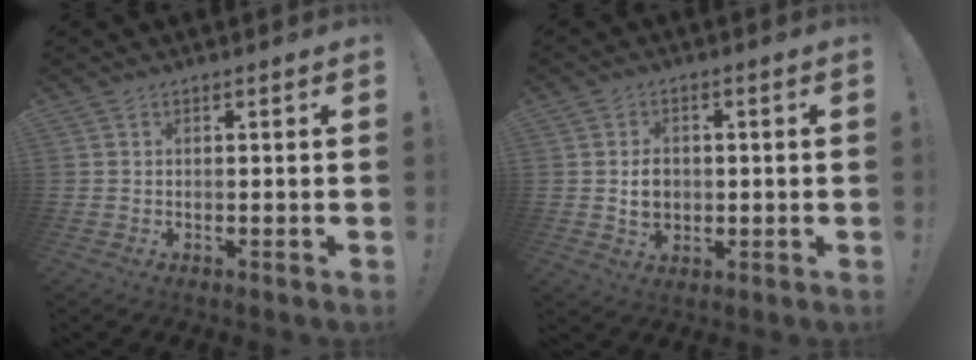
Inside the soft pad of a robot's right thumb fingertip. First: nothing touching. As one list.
[{"total": 5.6, "force": [-0.2, 4.5, 3.3], "torque": [-0.043, -0.001, -0.005]}]